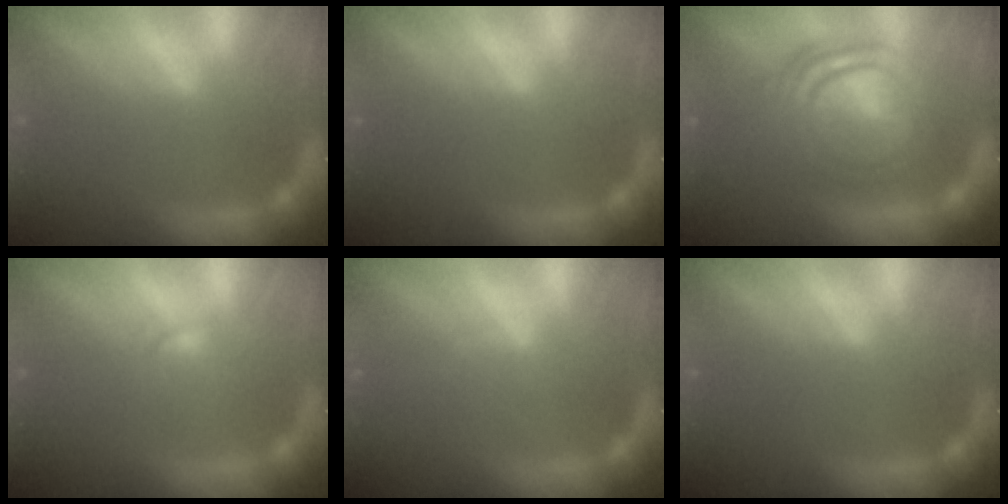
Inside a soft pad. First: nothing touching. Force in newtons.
{"total": 0.0}
{"total": 9.5}
{"total": 1.4}
{"total": 1.0}
{"total": 0.0}